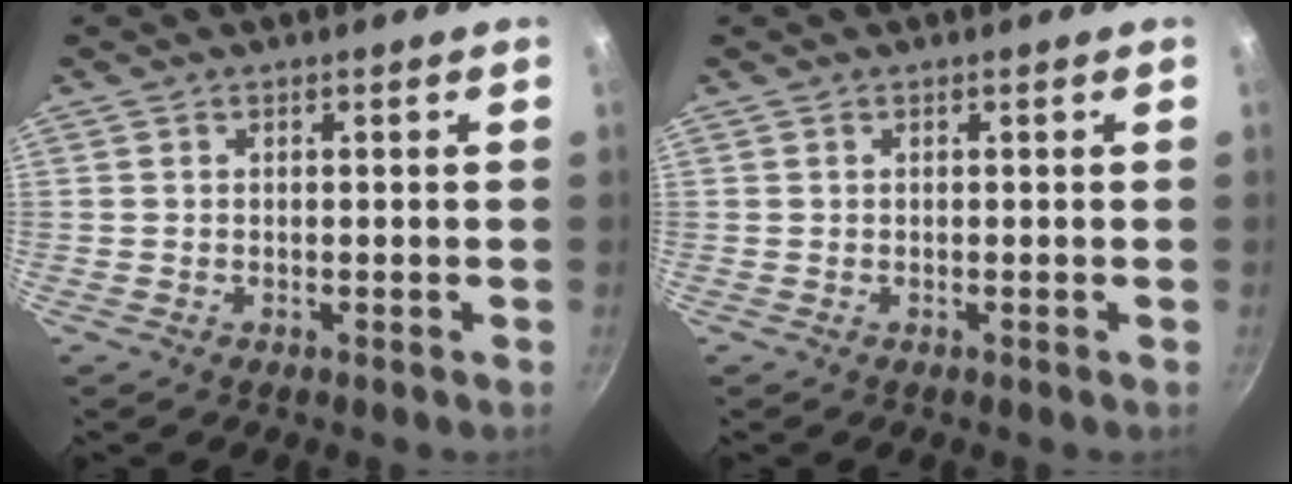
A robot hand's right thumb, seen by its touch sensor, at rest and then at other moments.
{"total": 0.0}